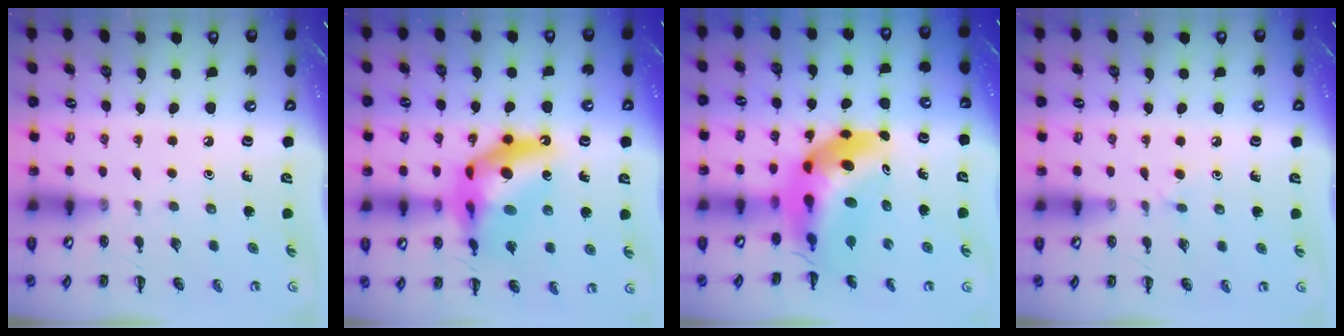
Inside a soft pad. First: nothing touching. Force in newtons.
{"total": 17.1, "press": 16.5, "slide": 4.7}
{"total": 11.3, "press": 10.8, "slide": 3.5}
{"total": 2.4, "press": 2.3, "slide": 0.9}